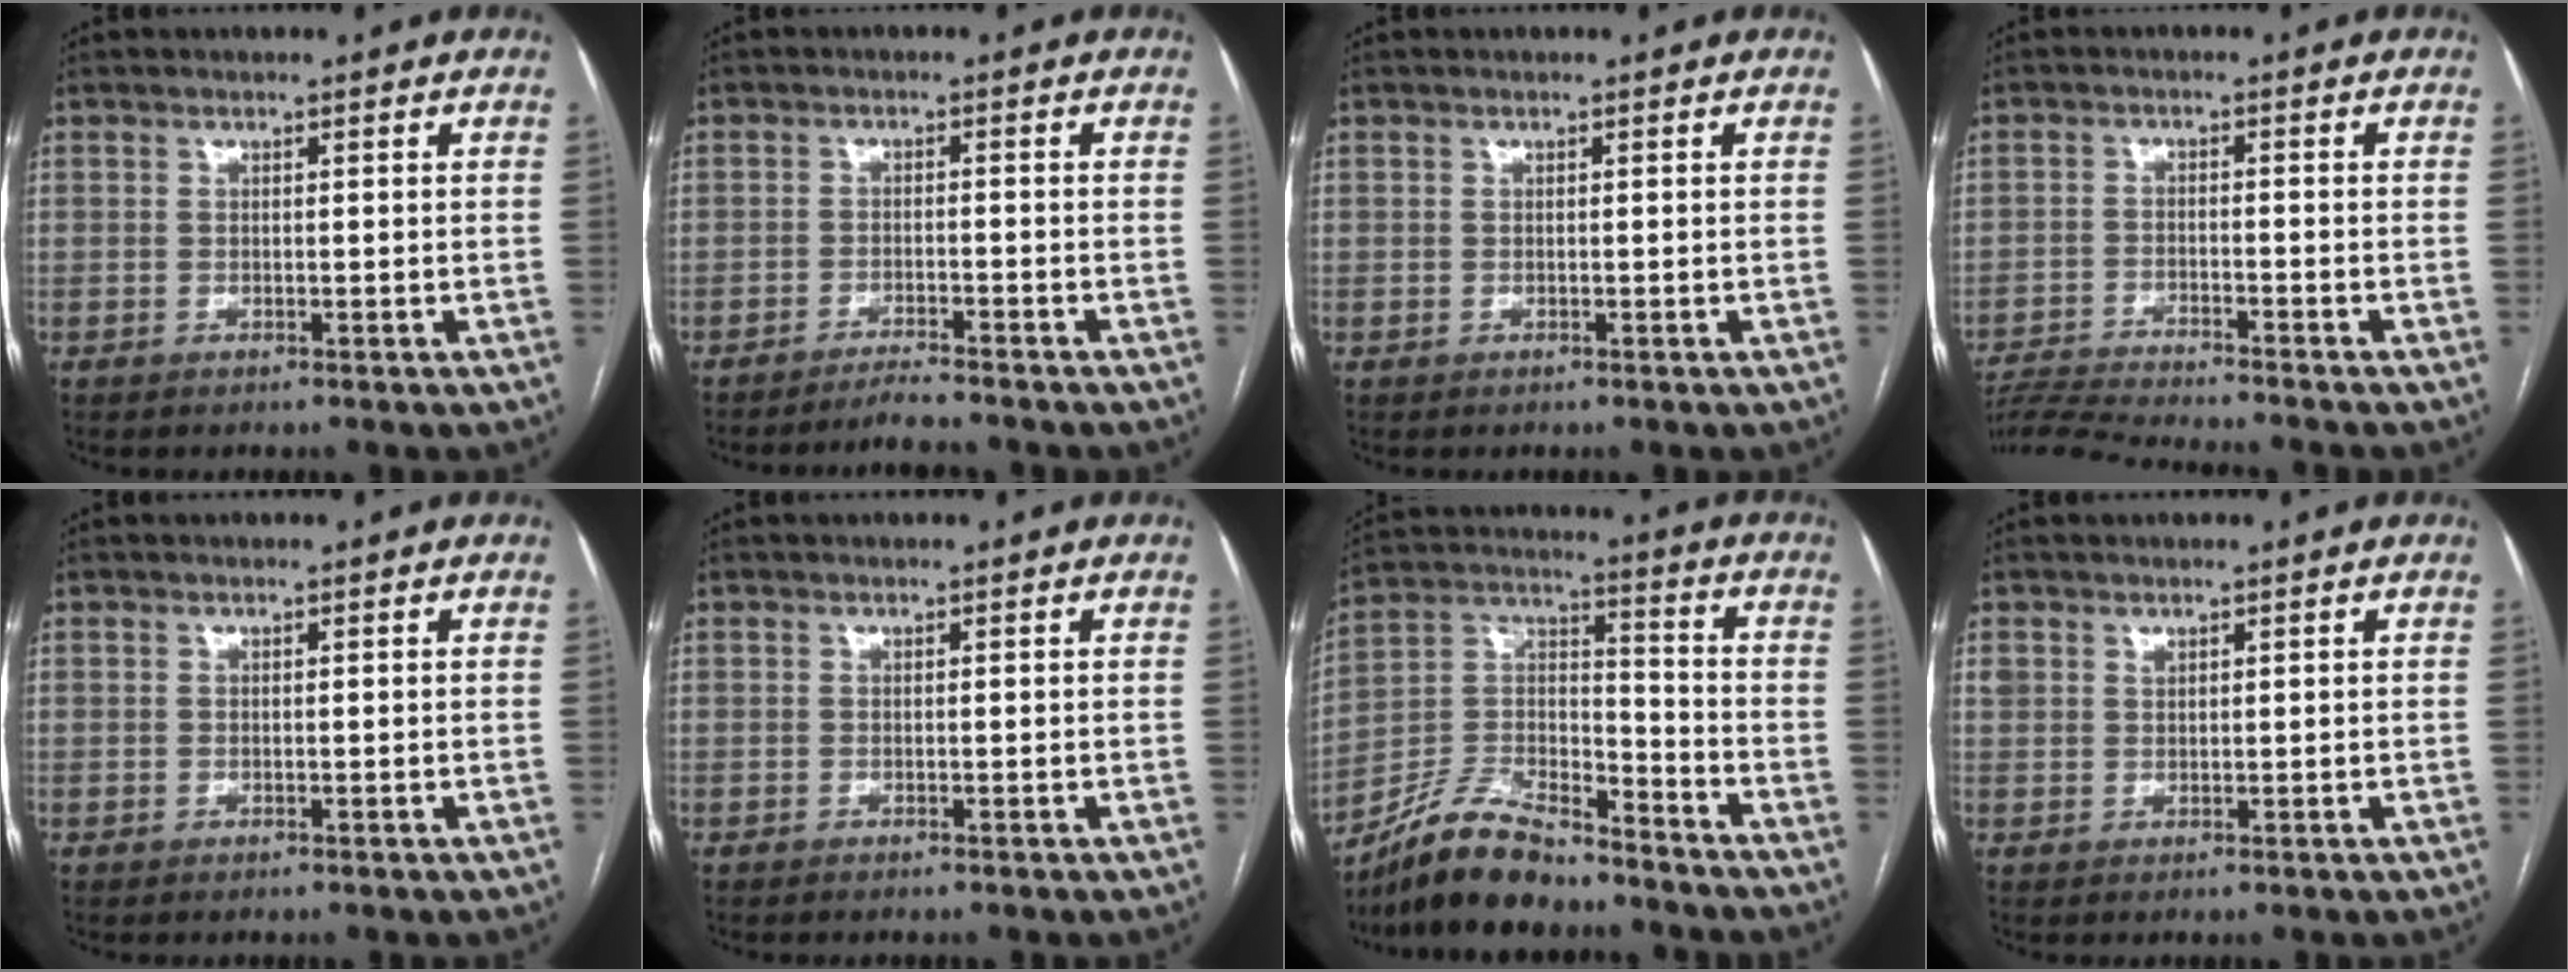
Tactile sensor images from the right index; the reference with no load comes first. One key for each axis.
{"total": 4.1, "fx": -3.9, "fy": -0.6, "fz": 1.1, "tx": -0.017, "ty": -0.012, "tz": -0.061}
{"total": 0.0}
{"total": 11.1, "fx": -10.3, "fy": -0.9, "fz": 4.0, "tx": -0.062, "ty": -0.014, "tz": -0.172}
{"total": 0.0}
{"total": 0.0}
{"total": 13.9, "fx": -12.0, "fy": 3.5, "fz": 6.0, "tx": -0.116, "ty": 0.017, "tz": -0.224}
{"total": 2.3, "fx": 1.2, "fy": 1.8, "fz": 0.8, "tx": -0.019, "ty": 0.010, "tz": 0.029}